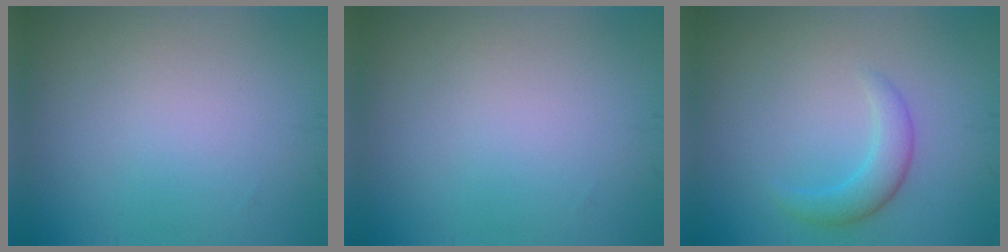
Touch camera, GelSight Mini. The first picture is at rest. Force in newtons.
{"total": 0.0}
{"total": 2.4, "press": 2.4, "slide": 0.1}